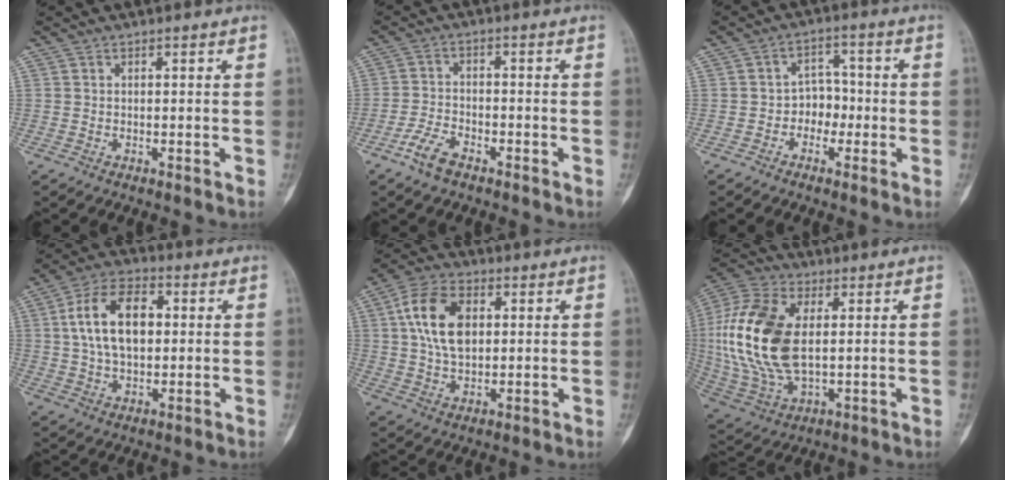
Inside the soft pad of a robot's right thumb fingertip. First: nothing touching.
{"total": 5.0, "force": [-3.5, 2.2, 2.8], "torque": [-0.061, 0.016, -0.070]}
{"total": 5.0, "force": [-1.5, 4.1, 2.5], "torque": [0.001, 0.024, -0.037]}
{"total": 13.8, "force": [2.1, 8.3, 10.8], "torque": [-0.177, 0.014, 0.033]}
{"total": 12.2, "force": [2.5, 7.7, 9.2], "torque": [-0.164, 0.006, 0.042]}
{"total": 21.1, "force": [2.0, 12.0, 17.2], "torque": [-0.370, -0.006, 0.041]}